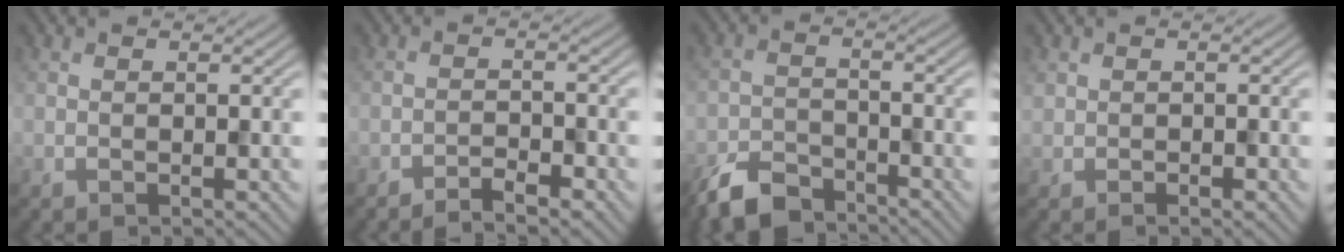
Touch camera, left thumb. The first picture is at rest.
{"total": 2.7, "force": [-2.3, 0.4, 1.4], "torque": [-0.024, 0.006, -0.042]}
{"total": 6.5, "force": [-5.5, 2.4, 2.5], "torque": [-0.046, -0.008, -0.115]}
{"total": 1.0, "force": [-0.2, 0.9, 0.4], "torque": [-0.009, -0.005, -0.003]}